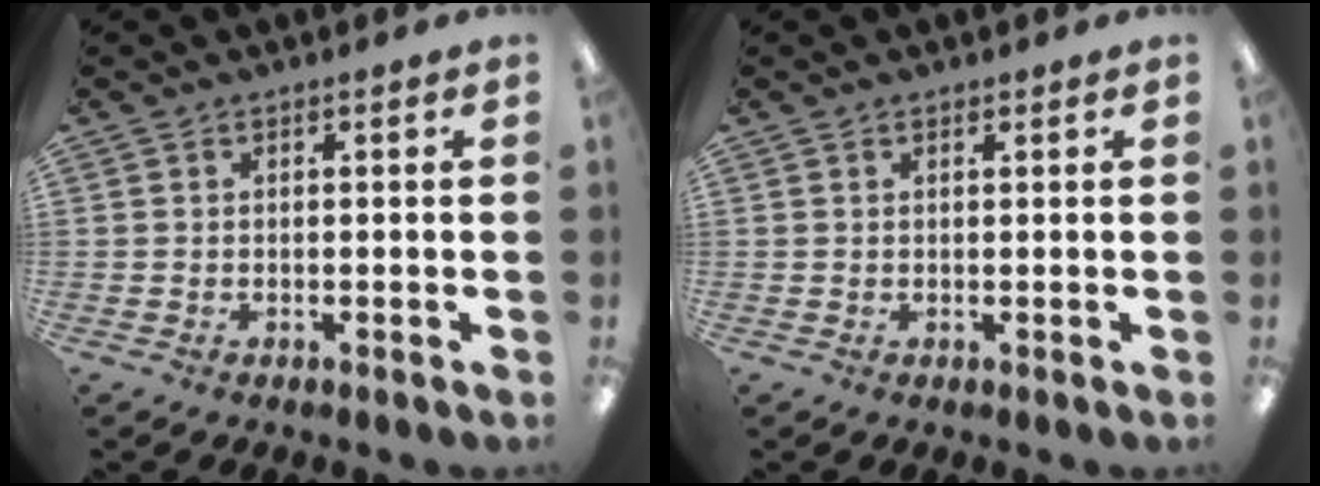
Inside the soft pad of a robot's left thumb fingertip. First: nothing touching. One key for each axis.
{"total": 0.5, "fx": 0.5, "fy": 0.2, "fz": 0.1, "tx": -0.002, "ty": 0.001, "tz": 0.009}